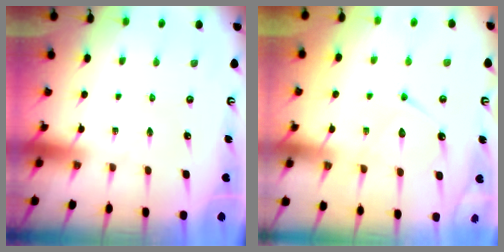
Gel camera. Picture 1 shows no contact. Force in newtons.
{"total": 11.3, "press": 11.2, "slide": 1.0}